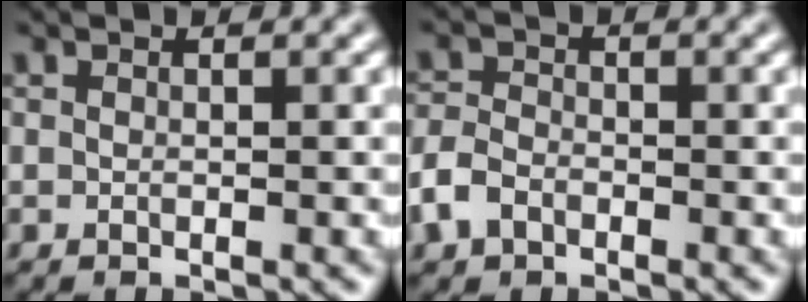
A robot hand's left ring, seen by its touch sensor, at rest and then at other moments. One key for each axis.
{"total": 2.8, "fx": -1.5, "fy": 1.9, "fz": 1.3, "tx": -0.029, "ty": 0.001, "tz": -0.040}